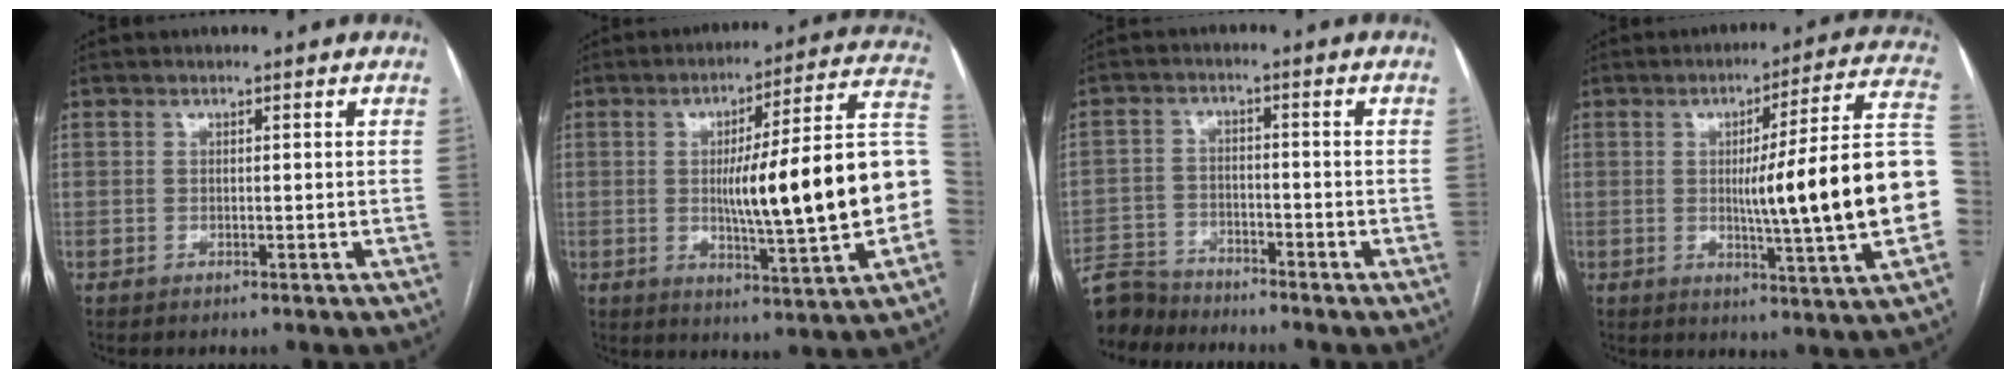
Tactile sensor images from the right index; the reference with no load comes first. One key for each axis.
{"total": 21.5, "fx": -1.6, "fy": 1.4, "fz": 21.3, "tx": -0.252, "ty": 0.026, "tz": -0.020}
{"total": 6.7, "fx": -6.5, "fy": 1.6, "fz": -0.2, "tx": 0.004, "ty": -0.001, "tz": -0.126}
{"total": 20.6, "fx": -1.6, "fy": -0.6, "fz": 20.5, "tx": -0.220, "ty": 0.017, "tz": -0.027}